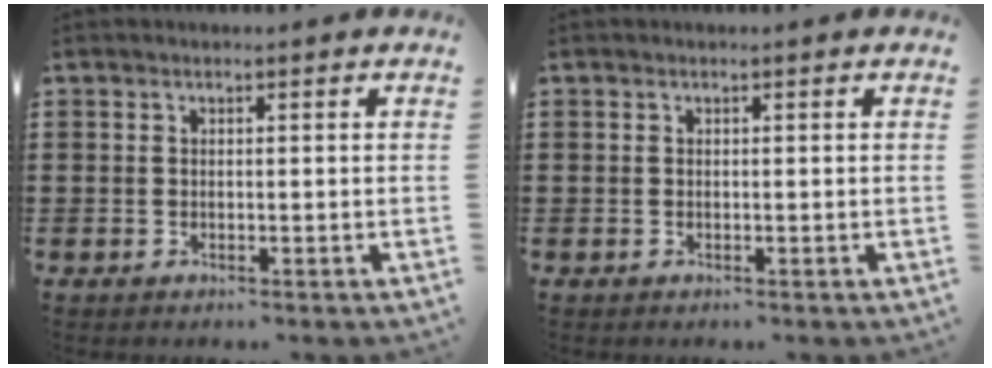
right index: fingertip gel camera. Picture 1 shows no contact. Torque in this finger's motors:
{"motor_torque": [0.00, 0.00, 0.00, 0.00]}